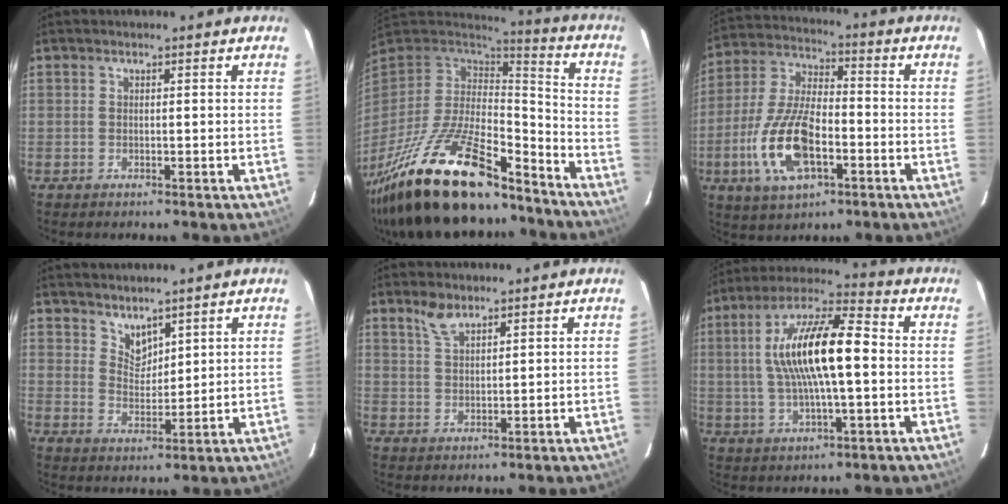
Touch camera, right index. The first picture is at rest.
{"total": 30.5, "force": [-21.2, 10.2, 19.4], "torque": [-0.375, -0.044, -0.344]}
{"total": 16.0, "force": [-5.5, 6.9, 13.4], "torque": [-0.289, -0.006, -0.101]}
{"total": 4.3, "force": [3.7, 1.9, 1.1], "torque": [-0.011, -0.003, 0.071]}
{"total": 3.6, "force": [2.8, 1.3, 1.9], "torque": [-0.036, 0.004, 0.056]}
{"total": 15.9, "force": [0.7, 4.3, 15.3], "torque": [-0.285, 0.017, 0.007]}